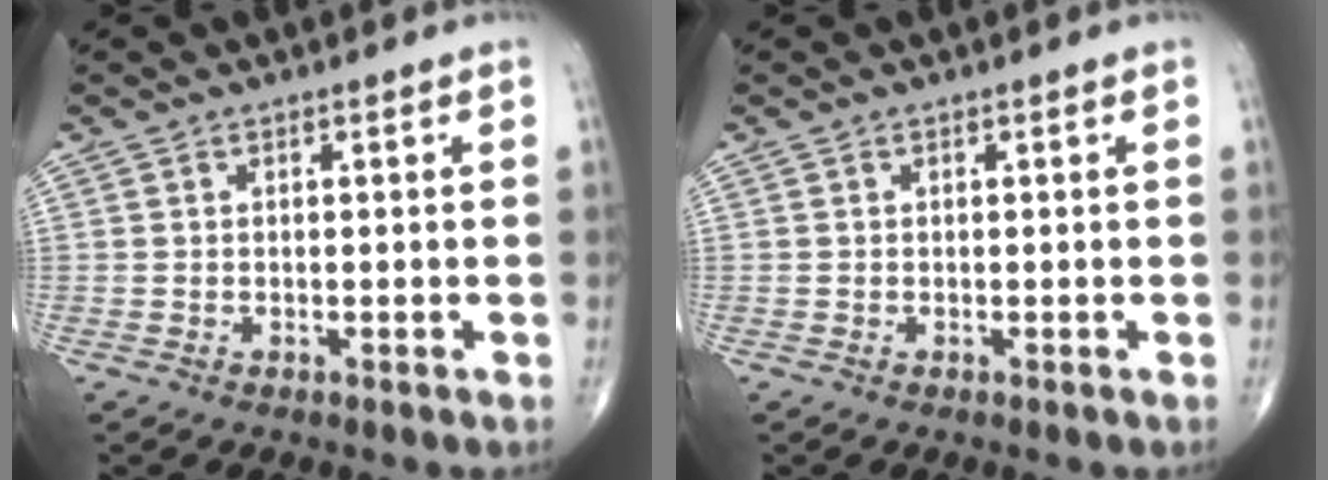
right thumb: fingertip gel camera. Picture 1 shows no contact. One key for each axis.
{"total": 0.0}